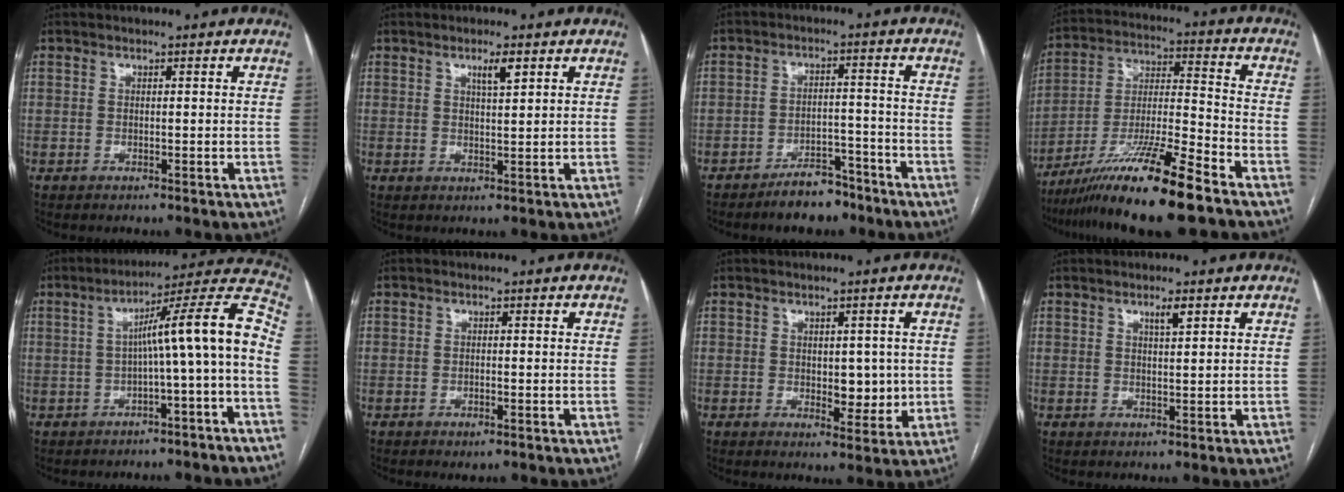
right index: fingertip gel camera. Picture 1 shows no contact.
{"total": 2.8, "force": [1.5, 0.4, 2.3], "torque": [-0.041, -0.002, 0.027]}
{"total": 6.2, "force": [-5.0, 2.7, 2.6], "torque": [-0.038, 0.008, -0.077]}
{"total": 17.3, "force": [-12.3, 0.1, 12.2], "torque": [-0.236, -0.029, -0.219]}
{"total": 12.9, "force": [-2.3, -0.1, 12.7], "torque": [-0.172, 0.044, -0.035]}
{"total": 1.3, "force": [-0.7, 0.5, 0.9], "torque": [-0.014, -0.002, -0.005]}
{"total": 4.9, "force": [0.2, 2.8, 4.0], "torque": [-0.045, -0.003, 0.010]}
{"total": 2.0, "force": [1.1, 0.2, 1.6], "torque": [-0.030, -0.001, 0.021]}